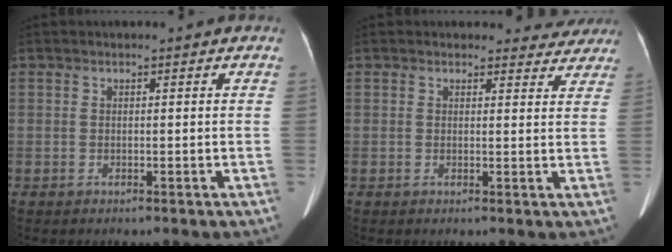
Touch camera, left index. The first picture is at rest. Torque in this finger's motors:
{"motor_torque": [0.75, -0.78, 0.03, 0.02]}